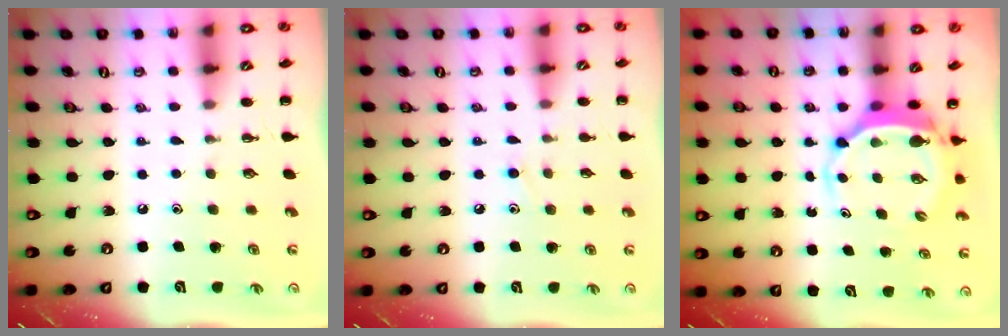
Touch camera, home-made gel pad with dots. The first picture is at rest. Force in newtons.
{"total": 7.1, "press": 6.7, "slide": 2.3}
{"total": 5.1, "press": 5.0, "slide": 1.2}